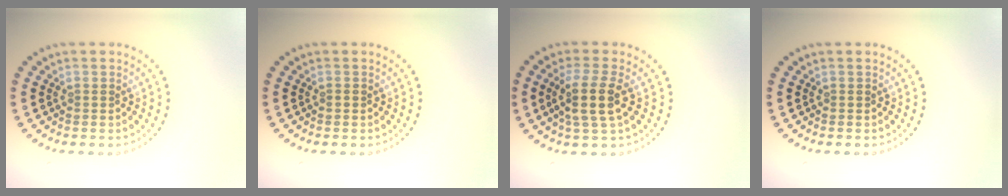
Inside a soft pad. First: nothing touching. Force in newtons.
{"total": 0.6, "press": 0.5, "slide": 0.2}
{"total": 3.3, "press": 2.9, "slide": 1.6}
{"total": 0.0}